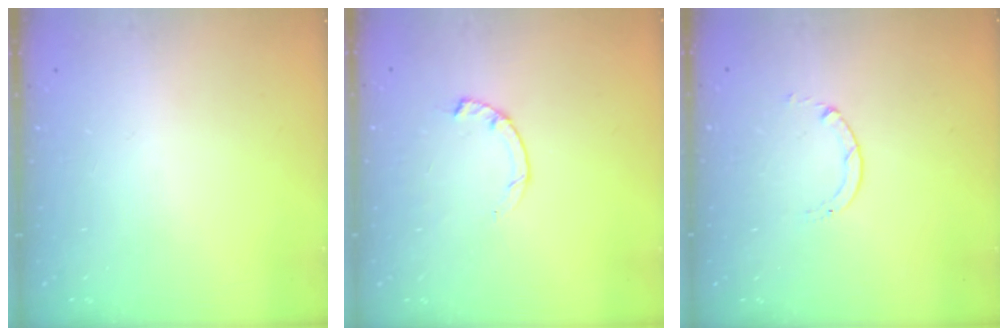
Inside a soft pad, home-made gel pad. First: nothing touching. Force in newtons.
{"total": 2.3, "press": 2.3, "slide": 0.4}
{"total": 0.7, "press": 0.7, "slide": 0.1}